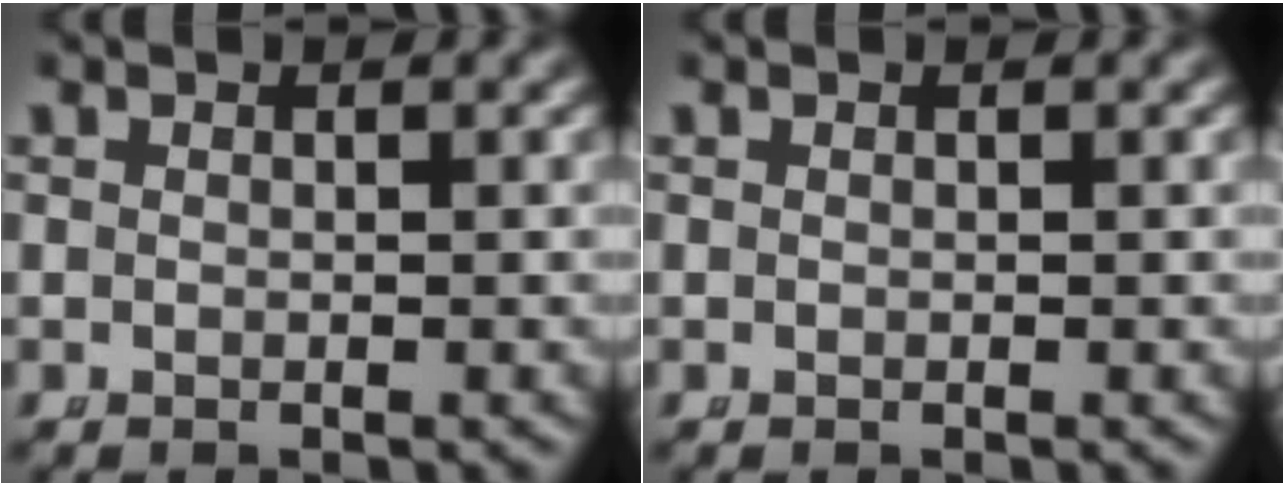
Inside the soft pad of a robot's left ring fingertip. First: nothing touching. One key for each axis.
{"total": 0.0}